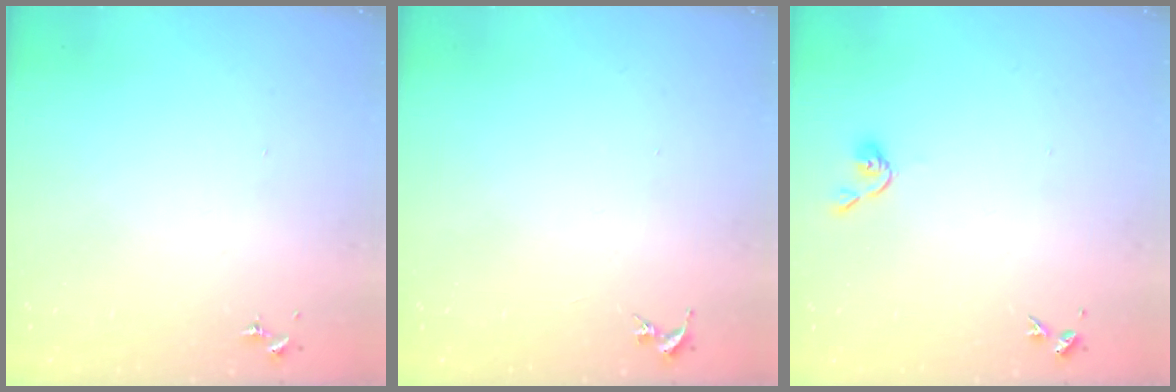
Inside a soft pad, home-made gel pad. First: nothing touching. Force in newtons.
{"total": 0.0}
{"total": 3.7, "press": 3.6, "slide": 0.7}